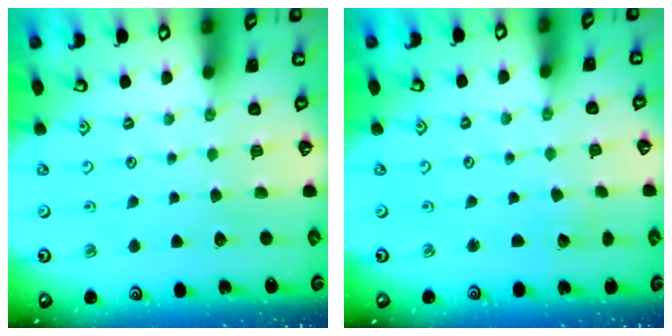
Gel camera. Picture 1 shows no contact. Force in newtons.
{"total": 2.4, "press": 2.4, "slide": 0.3}